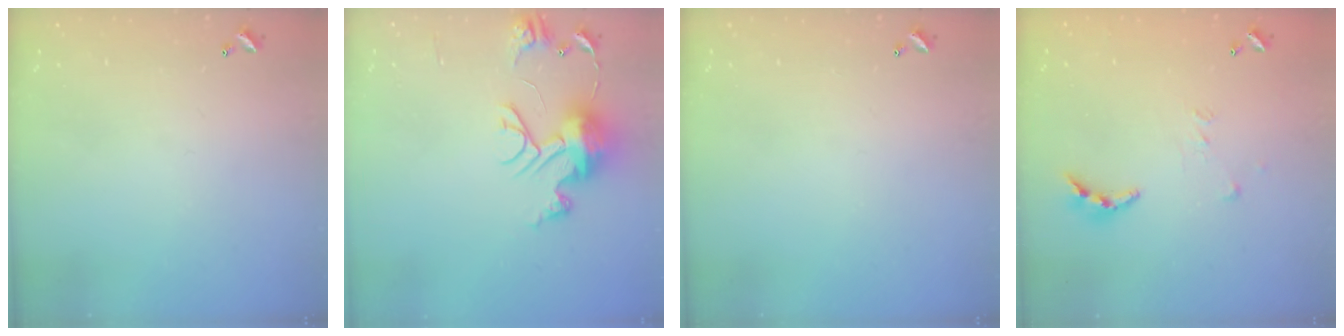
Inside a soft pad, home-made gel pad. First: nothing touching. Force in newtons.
{"total": 12.5, "press": 12.4, "slide": 0.9}
{"total": 0.0}
{"total": 7.1, "press": 7.1, "slide": 0.2}